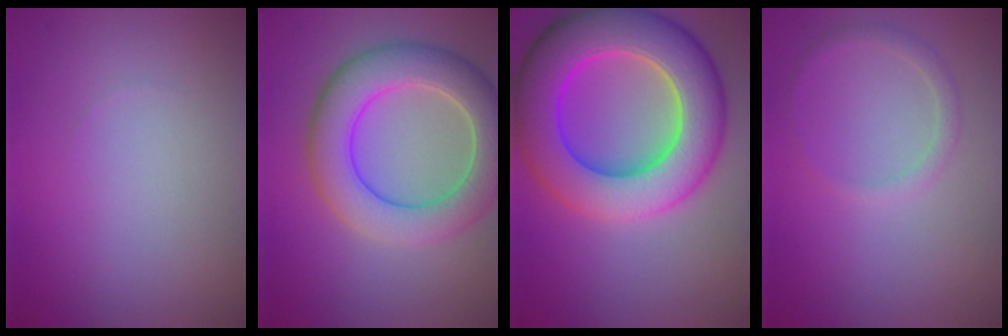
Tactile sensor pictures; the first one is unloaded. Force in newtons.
{"total": 7.3, "press": 7.3, "slide": 0.1}
{"total": 11.3, "press": 11.3, "slide": 0.3}
{"total": 1.3, "press": 1.3, "slide": 0.1}